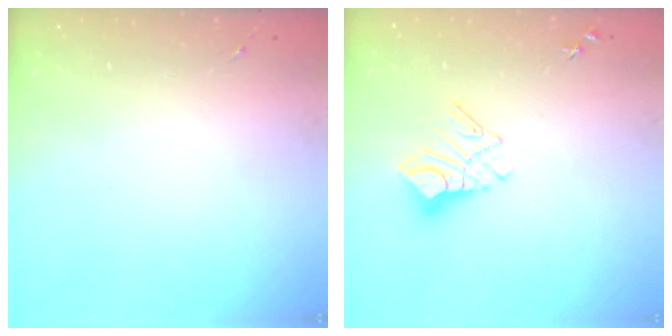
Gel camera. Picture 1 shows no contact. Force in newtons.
{"total": 9.6, "press": 9.6, "slide": 1.0}